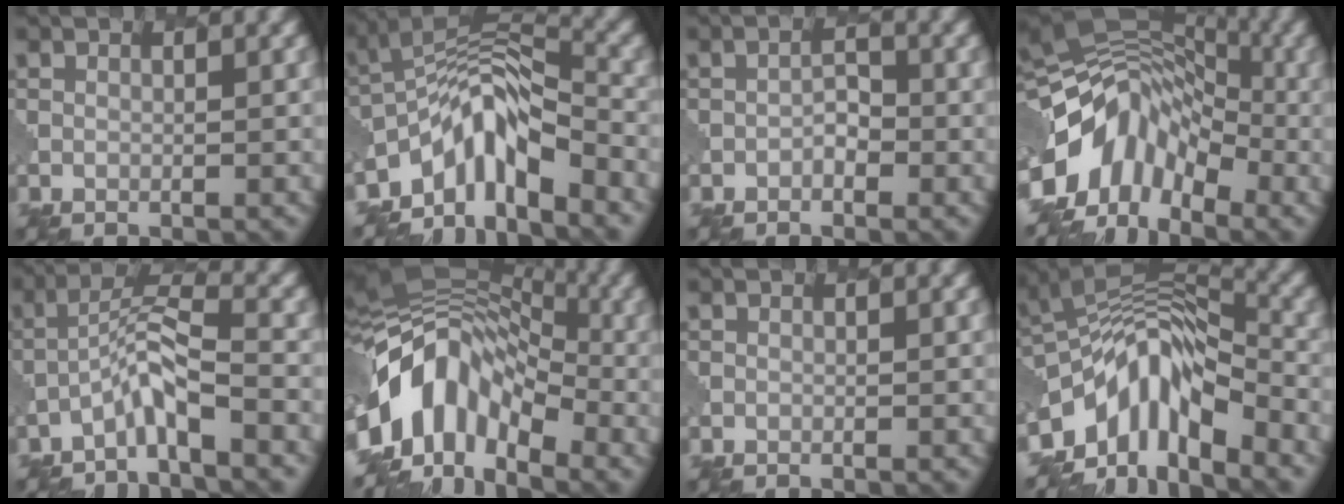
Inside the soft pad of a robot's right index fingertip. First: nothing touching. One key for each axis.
{"total": 7.6, "fx": -4.9, "fy": 2.8, "fz": 5.1, "tx": -0.068, "ty": 0.005, "tz": -0.097}
{"total": 1.1, "fx": -0.5, "fy": 0.6, "fz": 0.7, "tx": -0.012, "ty": 0.004, "tz": -0.008}
{"total": 12.1, "fx": -4.0, "fy": 8.2, "fz": 7.9, "tx": -0.134, "ty": 0.003, "tz": -0.083}
{"total": 3.8, "fx": -2.6, "fy": 0.5, "fz": 2.8, "tx": -0.052, "ty": 0.011, "tz": -0.056}
{"total": 11.0, "fx": -3.9, "fy": 6.9, "fz": 7.6, "tx": -0.126, "ty": 0.015, "tz": -0.078}
{"total": 0.0}
{"total": 9.3, "fx": -5.1, "fy": 4.3, "fz": 6.5, "tx": -0.096, "ty": 0.006, "tz": -0.105}